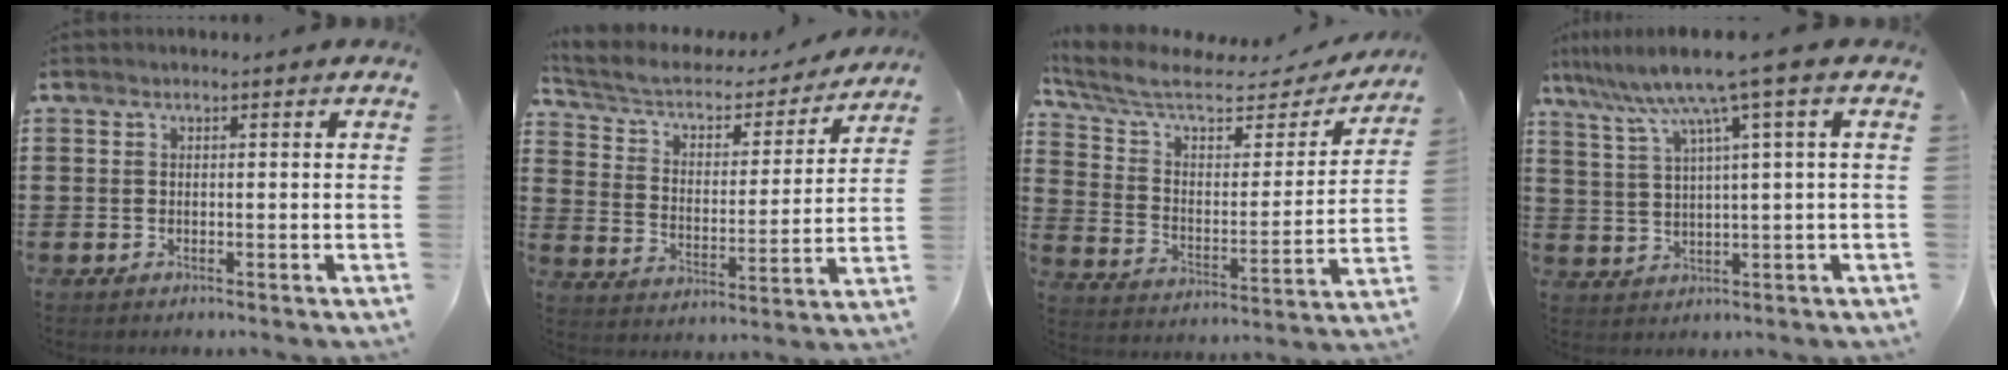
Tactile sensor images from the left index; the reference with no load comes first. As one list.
[{"total": 4.8, "force": [3.9, 1.9, 2.1], "torque": [-0.062, -0.030, 0.060]}, {"total": 7.3, "force": [5.8, 2.0, 3.9], "torque": [-0.111, -0.040, 0.094]}, {"total": 7.9, "force": [4.3, -0.6, 6.6], "torque": [-0.140, -0.020, 0.069]}]